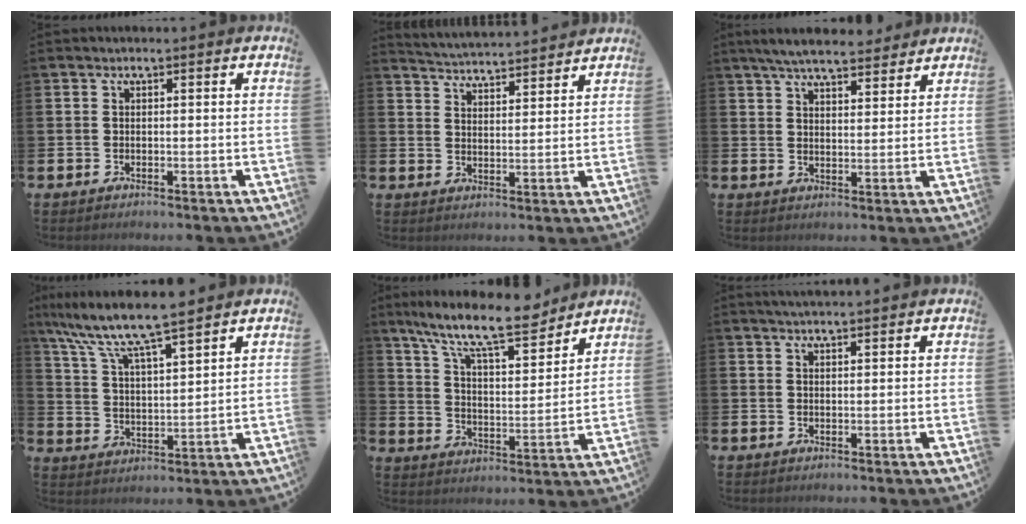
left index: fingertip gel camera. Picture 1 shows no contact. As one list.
[{"total": 4.5, "force": [4.5, -0.1, -0.2], "torque": [-0.018, -0.035, 0.081]}, {"total": 6.2, "force": [5.8, 1.1, 1.6], "torque": [-0.040, -0.025, 0.104]}, {"total": 9.2, "force": [8.2, 1.0, 4.1], "torque": [-0.115, -0.043, 0.143]}, {"total": 12.4, "force": [10.4, 2.6, 6.2], "torque": [-0.137, -0.060, 0.177]}, {"total": 2.6, "force": [2.5, 0.1, 0.5], "torque": [-0.013, -0.007, 0.046]}]